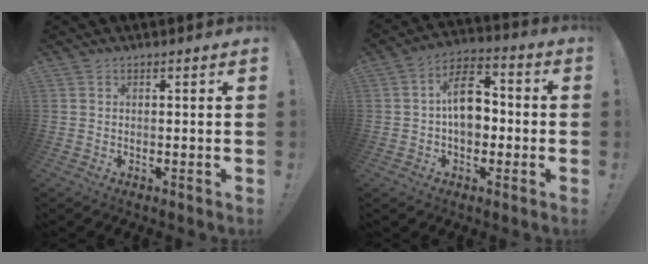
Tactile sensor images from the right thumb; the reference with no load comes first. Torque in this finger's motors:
{"motor_torque": [1.78, 1.59, 1.02, -0.26, 0.08]}